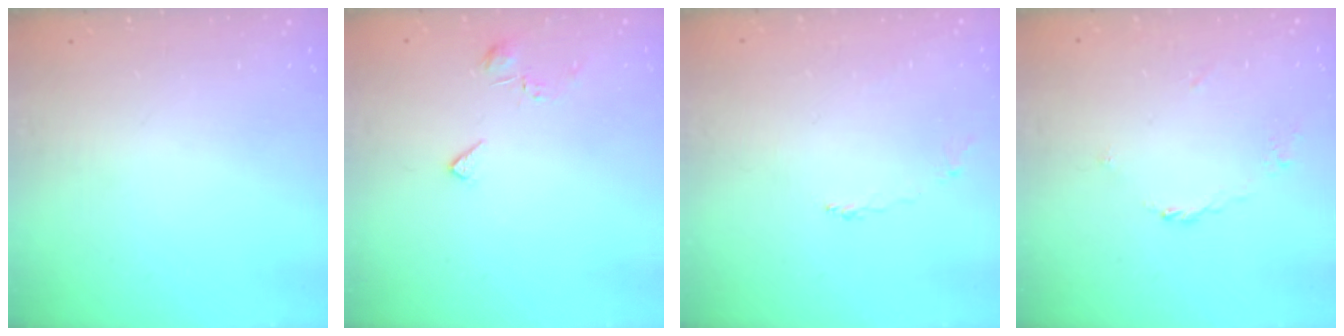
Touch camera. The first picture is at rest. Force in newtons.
{"total": 4.4, "press": 4.3, "slide": 0.7}
{"total": 1.9, "press": 1.9, "slide": 0.4}
{"total": 3.7, "press": 3.7, "slide": 0.8}